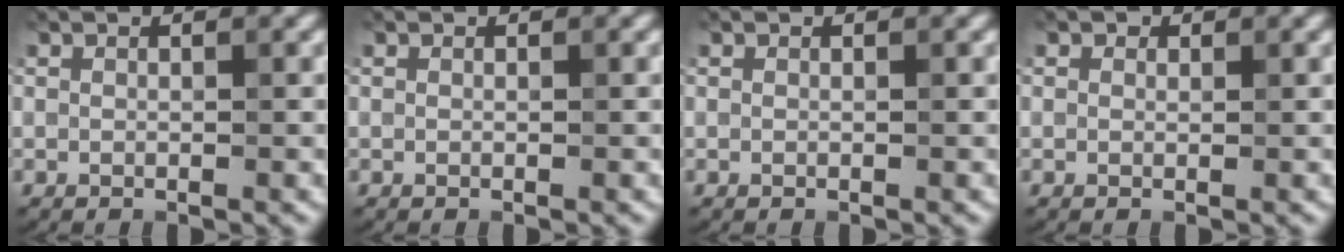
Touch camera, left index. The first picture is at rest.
{"total": 0.0}
{"total": 0.0}
{"total": 0.5, "force": [0.3, 0.4, 0.0], "torque": [0.000, -0.003, 0.004]}